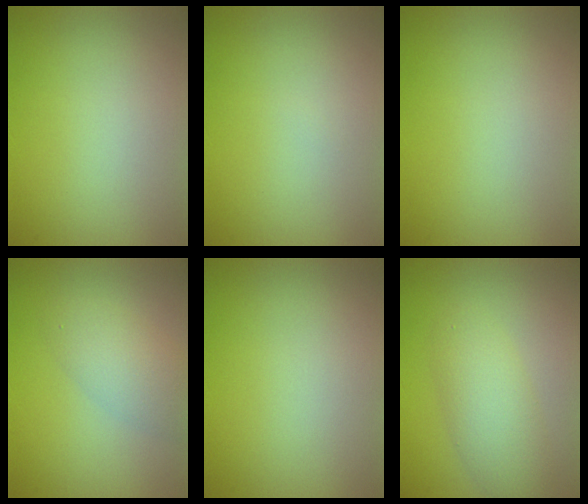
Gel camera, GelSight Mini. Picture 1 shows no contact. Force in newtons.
{"total": 0.0}
{"total": 0.0}
{"total": 3.2, "press": 3.2, "slide": 0.1}
{"total": 0.0}
{"total": 4.0, "press": 4.0, "slide": 0.1}